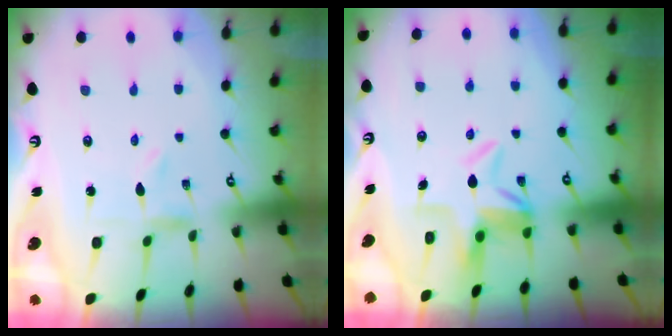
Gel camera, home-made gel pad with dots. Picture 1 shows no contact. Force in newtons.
{"total": 5.3, "press": 4.9, "slide": 2.1}